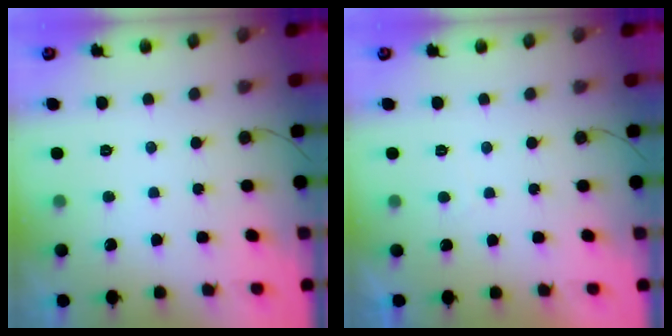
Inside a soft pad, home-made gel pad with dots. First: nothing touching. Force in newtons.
{"total": 0.9, "press": 0.7, "slide": 0.6}